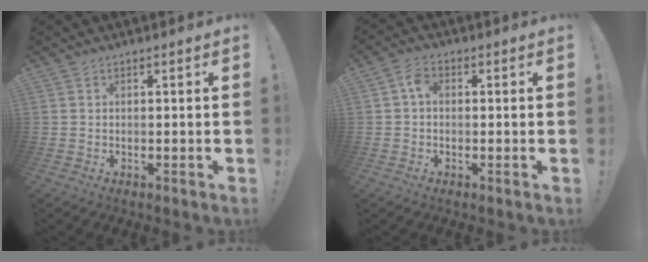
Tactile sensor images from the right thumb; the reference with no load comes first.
{"total": 4.2, "force": [0.3, 2.9, 3.0], "torque": [-0.051, 0.012, 0.005]}